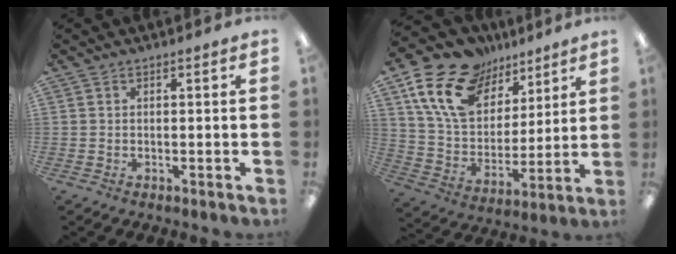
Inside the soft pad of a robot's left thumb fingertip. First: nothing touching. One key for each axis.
{"total": 18.6, "fx": 11.2, "fy": 11.9, "fz": 8.9, "tx": -0.174, "ty": -0.048, "tz": 0.215}